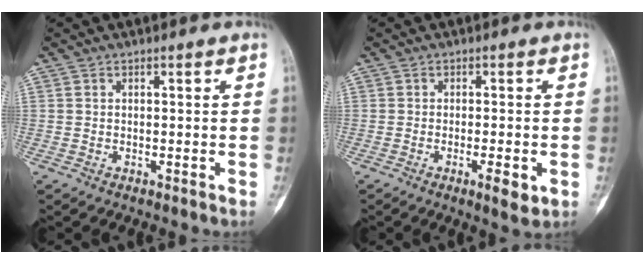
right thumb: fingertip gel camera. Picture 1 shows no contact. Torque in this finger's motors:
{"motor_torque": [-0.28, 0.25, 0.21, 0.31, -0.04]}